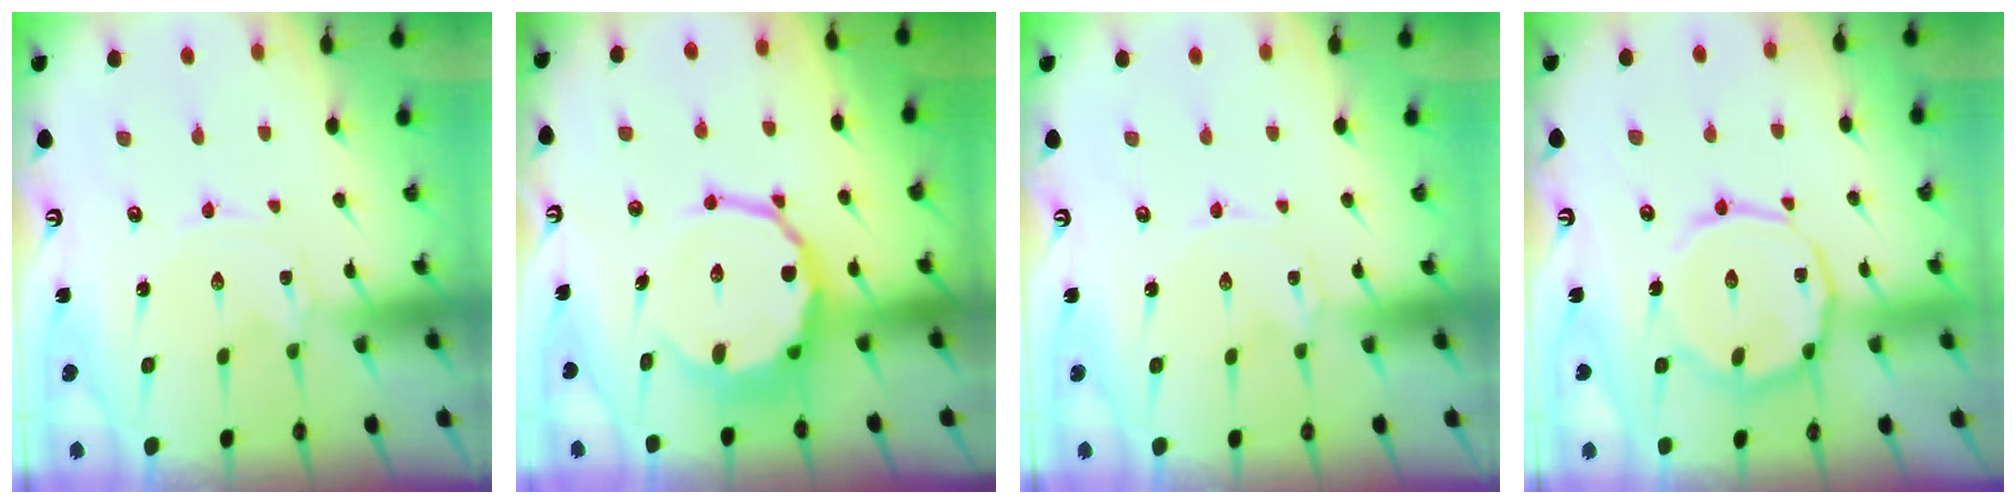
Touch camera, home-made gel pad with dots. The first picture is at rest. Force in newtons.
{"total": 13.3, "press": 12.8, "slide": 3.8}
{"total": 0.0}
{"total": 14.2, "press": 14.2, "slide": 1.1}